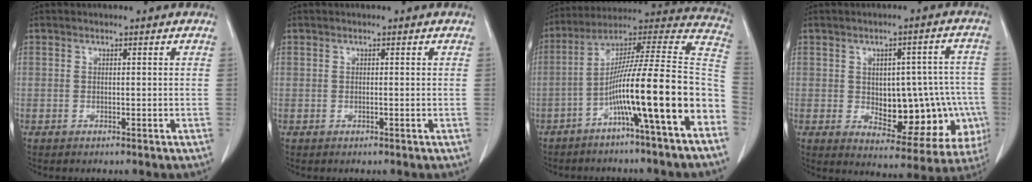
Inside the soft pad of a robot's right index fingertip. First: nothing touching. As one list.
[{"total": 0.0}, {"total": 19.6, "force": [-7.6, -0.5, 18.0], "torque": [-0.256, 0.020, -0.131]}, {"total": 16.3, "force": [-2.6, 8.3, 13.7], "torque": [-0.147, 0.031, -0.007]}]